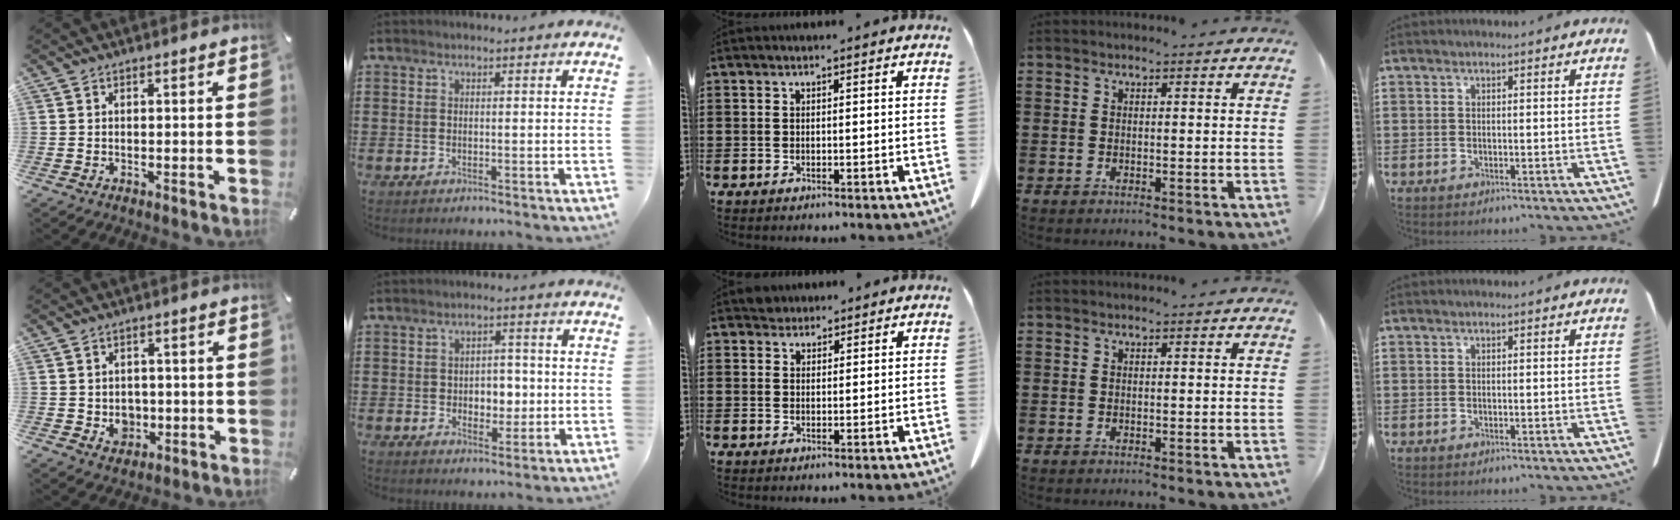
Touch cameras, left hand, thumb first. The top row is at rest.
{"thumb": {"total": 4.8, "force": [-0.4, 4.4, 1.9], "torque": [-0.012, 0.000, -0.008]}, "index": {"total": 3.9, "force": [-0.5, 3.0, 2.5], "torque": [-0.042, 0.002, -0.018]}, "middle": {"total": 2.0, "force": [1.8, 0.8, 0.0], "torque": [0.002, 0.000, 0.035]}}